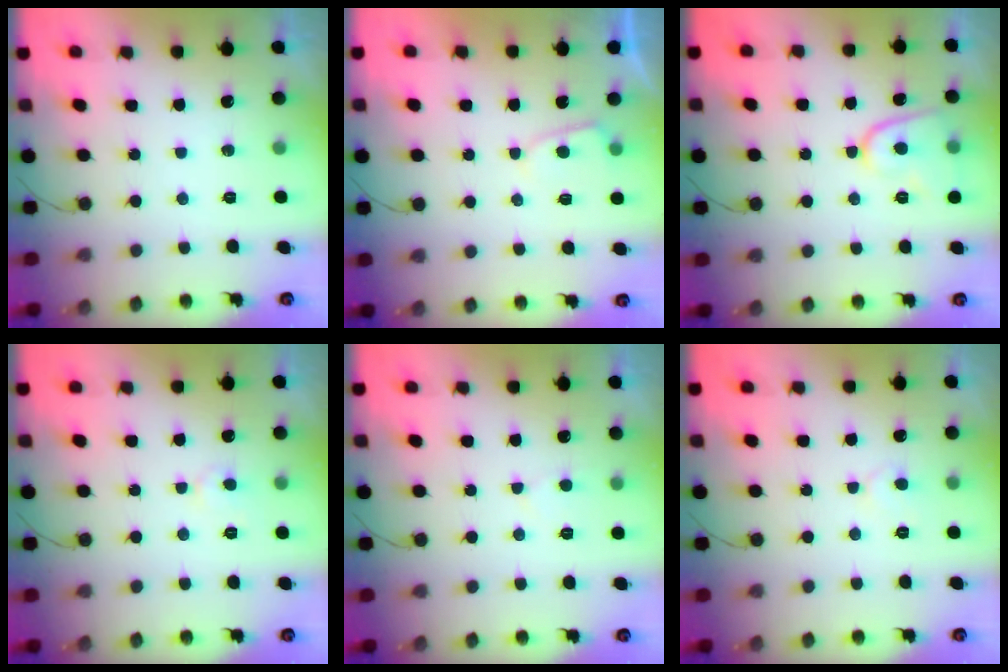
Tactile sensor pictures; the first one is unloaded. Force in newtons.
{"total": 2.1, "press": 2.1, "slide": 0.3}
{"total": 9.5, "press": 9.4, "slide": 1.3}
{"total": 4.2, "press": 4.2, "slide": 0.4}
{"total": 2.6, "press": 2.5, "slide": 0.3}
{"total": 4.0, "press": 3.9, "slide": 0.5}